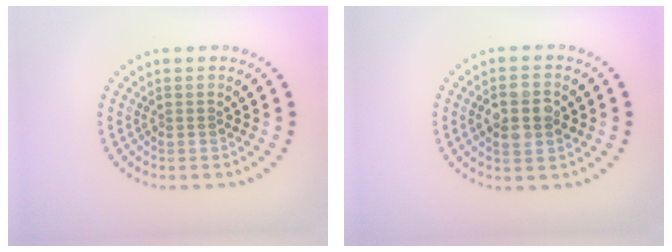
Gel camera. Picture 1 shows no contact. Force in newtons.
{"total": 3.8, "press": 3.8, "slide": 0.1}